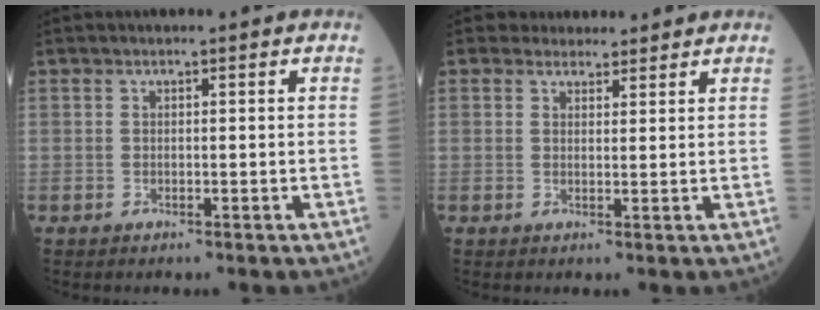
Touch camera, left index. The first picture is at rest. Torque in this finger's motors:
{"motor_torque": [0.47, -0.41, 0.03, -0.01]}